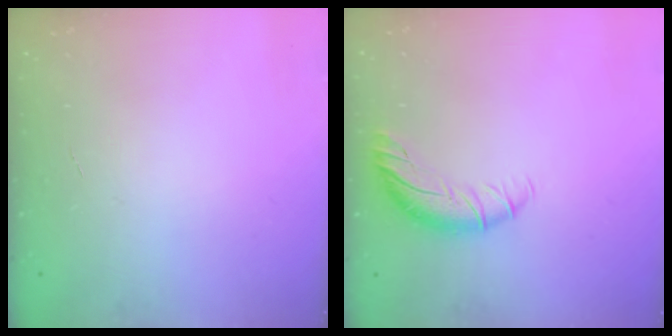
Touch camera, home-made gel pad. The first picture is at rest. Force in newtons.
{"total": 8.4, "press": 8.4, "slide": 1.0}